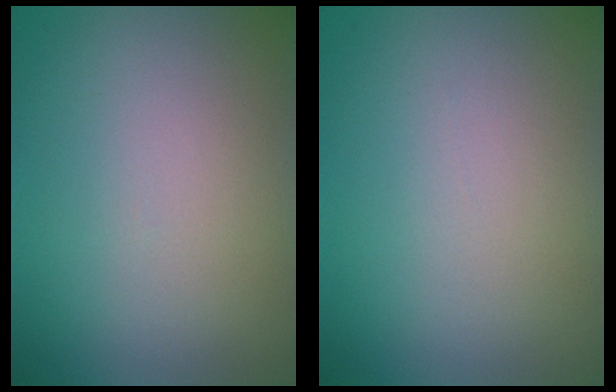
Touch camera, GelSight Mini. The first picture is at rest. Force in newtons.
{"total": 0.0}